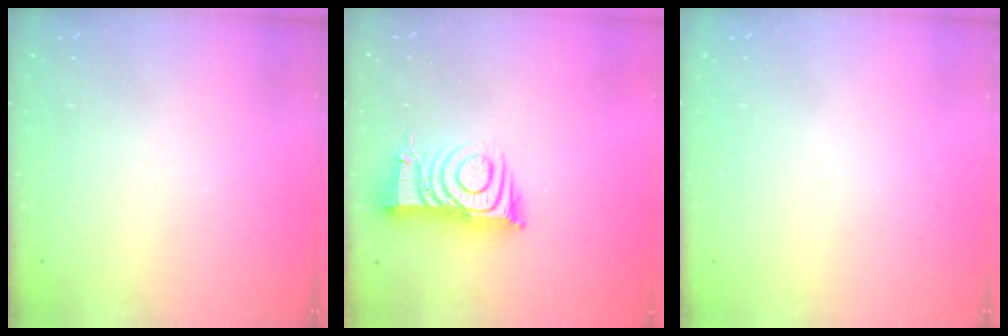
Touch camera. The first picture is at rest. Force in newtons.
{"total": 9.9, "press": 9.9, "slide": 1.0}
{"total": 0.0}